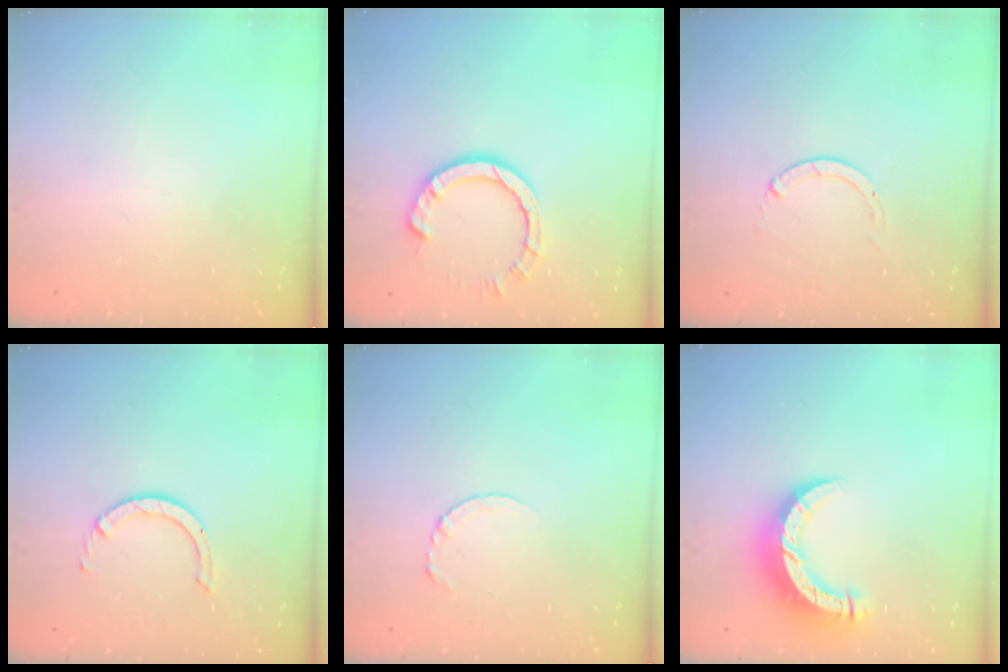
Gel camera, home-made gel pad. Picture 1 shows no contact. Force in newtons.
{"total": 7.7, "press": 7.7, "slide": 0.6}
{"total": 0.0}
{"total": 2.9, "press": 2.9, "slide": 0.2}
{"total": 3.9, "press": 3.9, "slide": 0.3}
{"total": 10.6, "press": 10.5, "slide": 1.2}